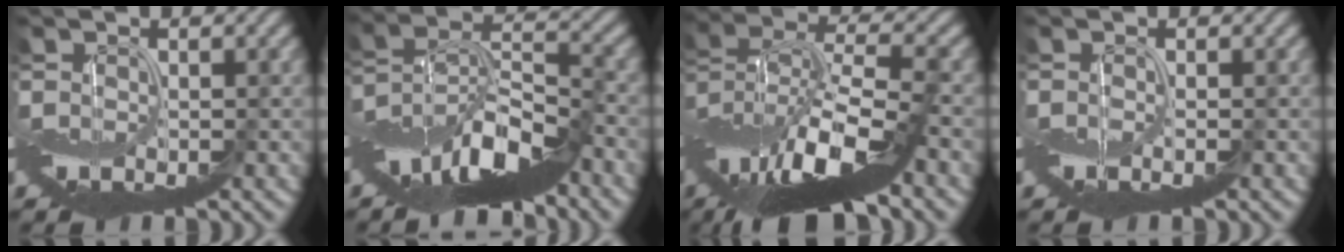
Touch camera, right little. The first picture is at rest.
{"total": 10.7, "force": [-7.0, 3.5, 7.3], "torque": [-0.122, 0.011, -0.136]}
{"total": 13.8, "force": [-6.1, 4.1, 11.6], "torque": [-0.213, 0.010, -0.104]}
{"total": 0.9, "force": [-0.5, -0.3, 0.7], "torque": [-0.014, -0.003, -0.010]}